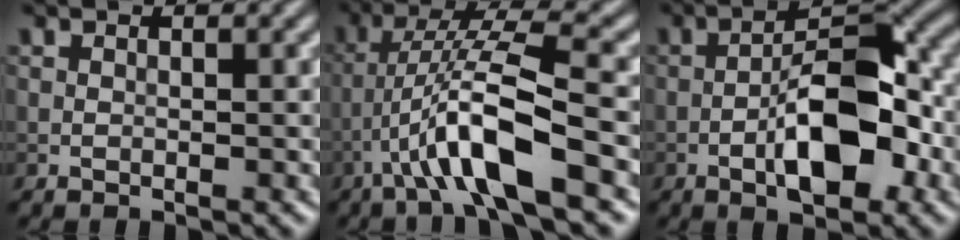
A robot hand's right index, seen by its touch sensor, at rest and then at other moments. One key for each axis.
{"total": 7.6, "fx": -3.3, "fy": 0.9, "fz": 6.8, "tx": -0.128, "ty": 0.014, "tz": -0.064}
{"total": 7.8, "fx": -2.6, "fy": 2.9, "fz": 6.8, "tx": -0.102, "ty": 0.019, "tz": -0.048}